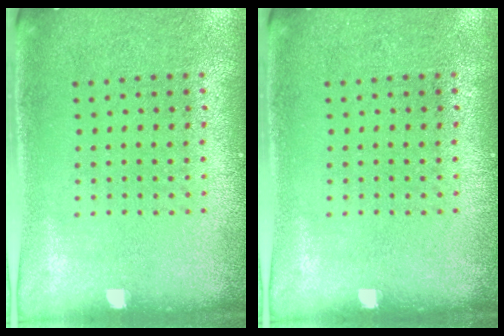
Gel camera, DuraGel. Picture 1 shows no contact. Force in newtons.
{"total": 0.0}